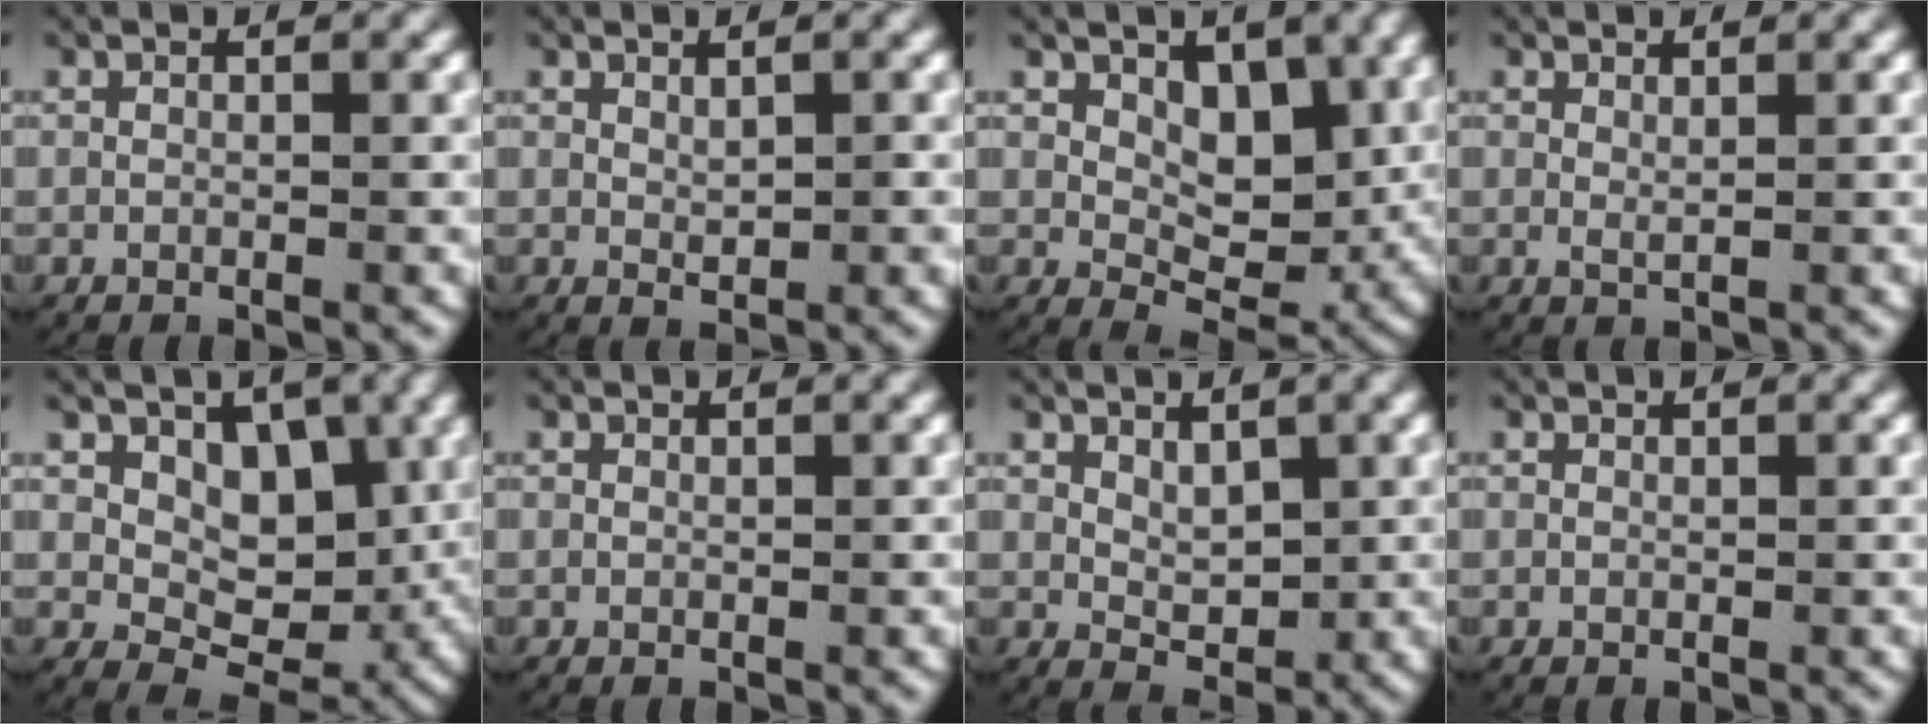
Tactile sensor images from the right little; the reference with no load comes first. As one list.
[{"total": 1.7, "force": [0.5, 0.9, 1.4], "torque": [-0.021, -0.002, 0.013]}, {"total": 6.2, "force": [1.2, 3.7, 4.8], "torque": [-0.055, -0.030, 0.028]}, {"total": 1.1, "force": [0.4, 0.4, 0.9], "torque": [-0.016, 0.003, 0.008]}, {"total": 5.6, "force": [-0.3, 4.3, 3.7], "torque": [-0.059, -0.038, 0.017]}, {"total": 0.0}, {"total": 3.0, "force": [0.8, 1.9, 2.1], "torque": [-0.029, -0.024, 0.026]}, {"total": 0.0}]